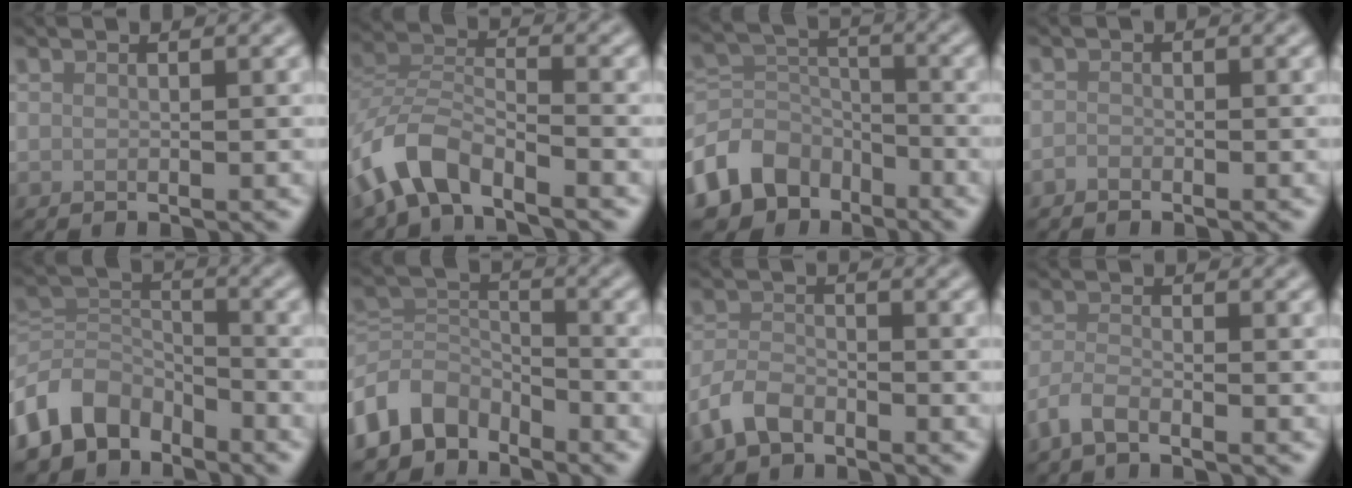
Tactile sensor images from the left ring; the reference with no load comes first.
{"total": 5.9, "force": [-4.3, 2.4, 3.3], "torque": [-0.064, 0.000, -0.093]}
{"total": 7.0, "force": [-4.3, 5.0, 2.5], "torque": [-0.047, -0.003, -0.097]}
{"total": 0.6, "force": [-0.5, 0.3, 0.2], "torque": [-0.001, -0.002, -0.012]}
{"total": 6.6, "force": [-4.4, 4.2, 2.5], "torque": [-0.039, 0.000, -0.097]}
{"total": 5.6, "force": [-4.0, 3.5, 1.8], "torque": [-0.024, 0.000, -0.089]}
{"total": 3.2, "force": [-2.3, 1.7, 1.5], "torque": [-0.029, 0.002, -0.058]}
{"total": 2.2, "force": [-1.7, 0.6, 1.3], "torque": [-0.030, -0.001, -0.045]}